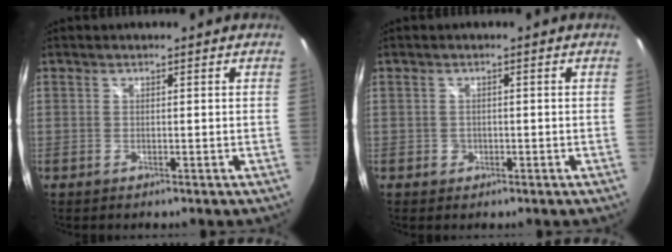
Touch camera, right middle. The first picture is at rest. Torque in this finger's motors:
{"motor_torque": [0.33, -0.38, 0.00, 0.01]}